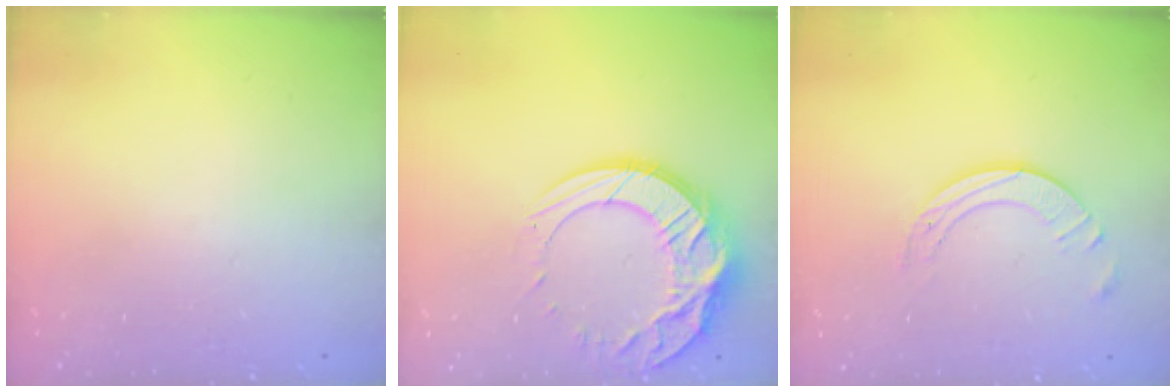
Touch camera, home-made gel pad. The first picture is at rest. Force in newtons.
{"total": 15.5, "press": 15.5, "slide": 1.1}
{"total": 5.8, "press": 5.8, "slide": 0.6}